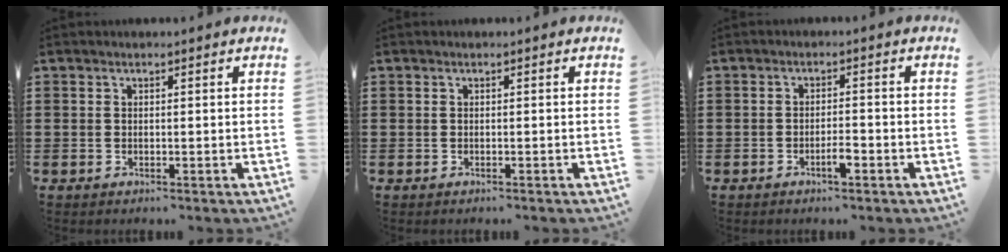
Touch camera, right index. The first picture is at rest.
{"total": 0.0}
{"total": 2.6, "force": [-1.5, 0.5, 2.1], "torque": [-0.036, 0.002, -0.026]}